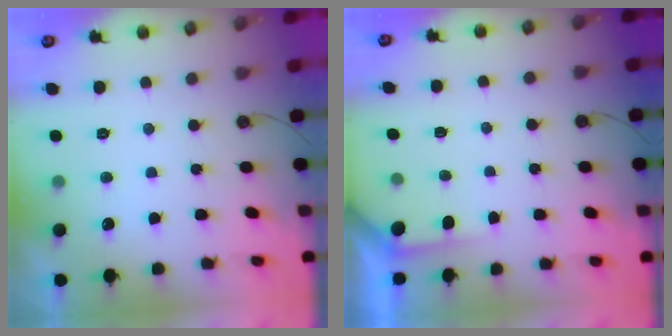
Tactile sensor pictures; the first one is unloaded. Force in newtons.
{"total": 2.7, "press": 2.7, "slide": 0.3}